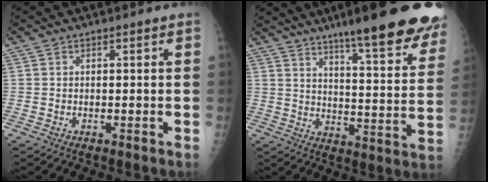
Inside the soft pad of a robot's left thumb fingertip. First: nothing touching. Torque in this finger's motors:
{"motor_torque": [3.88, 1.13, 1.60, -1.08, 0.28]}